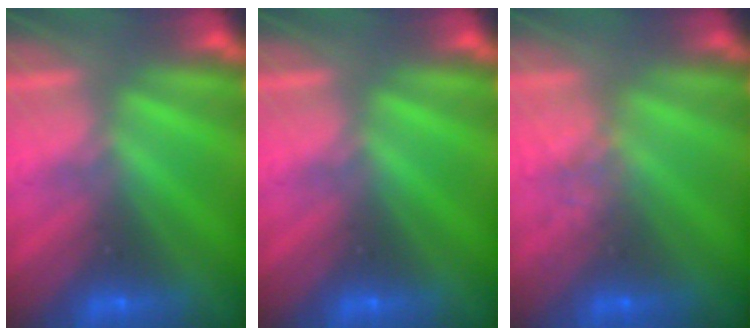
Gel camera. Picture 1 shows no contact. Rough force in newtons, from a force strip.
{"total": 0.0}
{"total": 2.3}